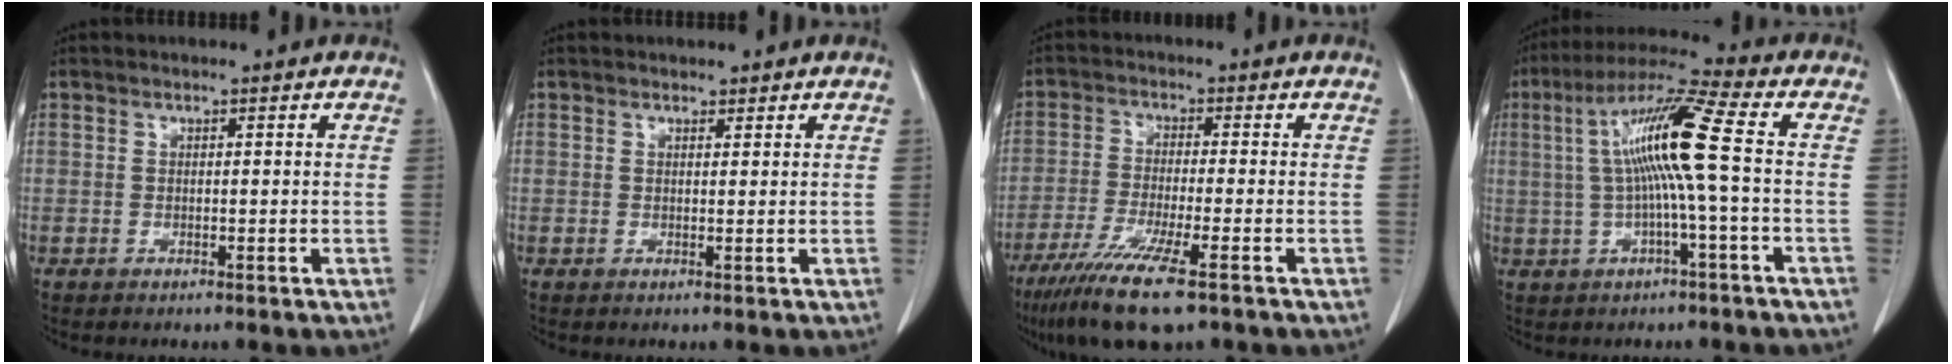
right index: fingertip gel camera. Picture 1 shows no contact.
{"total": 0.8, "force": [0.7, 0.3, 0.2], "torque": [-0.008, -0.003, 0.012]}
{"total": 10.8, "force": [-6.9, 0.8, 8.3], "torque": [-0.154, -0.030, -0.115]}
{"total": 11.7, "force": [0.6, -0.9, 11.7], "torque": [-0.218, 0.021, 0.008]}